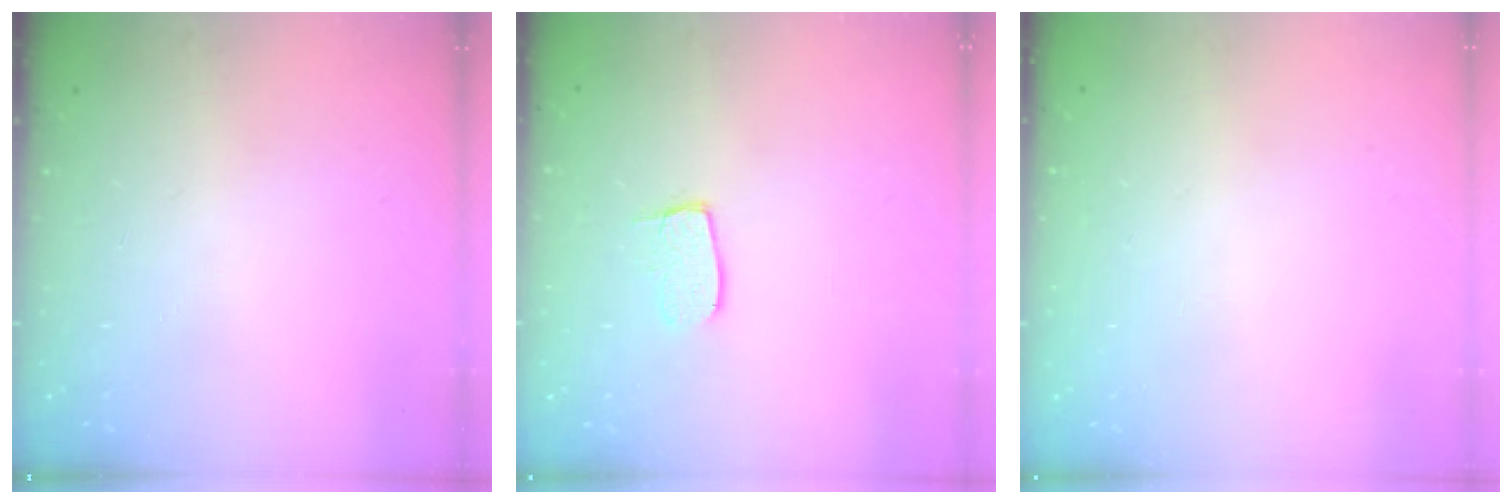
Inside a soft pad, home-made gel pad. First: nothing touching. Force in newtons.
{"total": 6.7, "press": 6.7, "slide": 0.4}
{"total": 0.0}